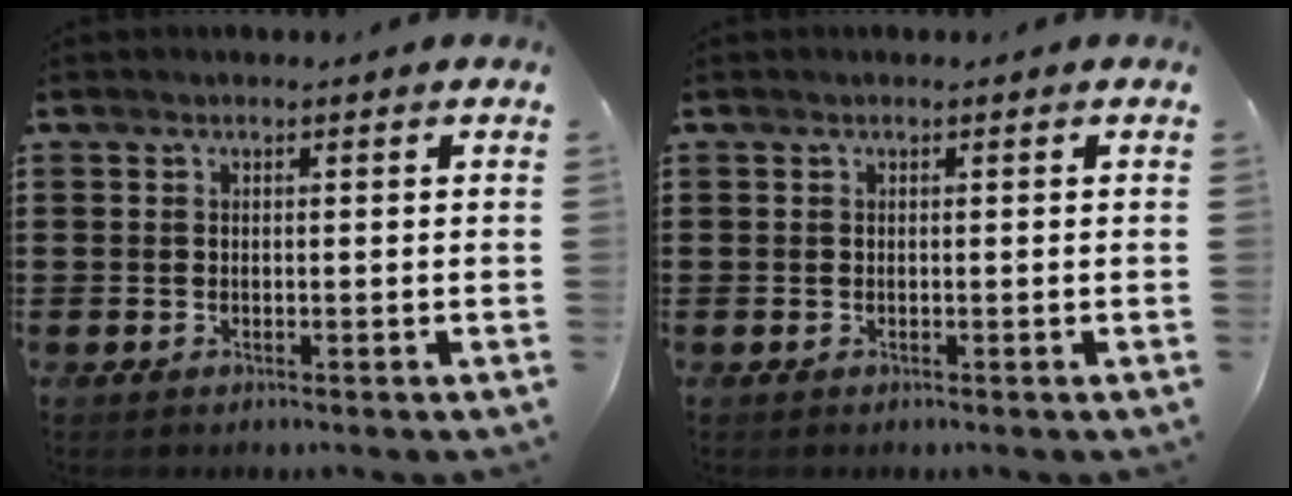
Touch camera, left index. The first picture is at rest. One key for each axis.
{"total": 0.0}